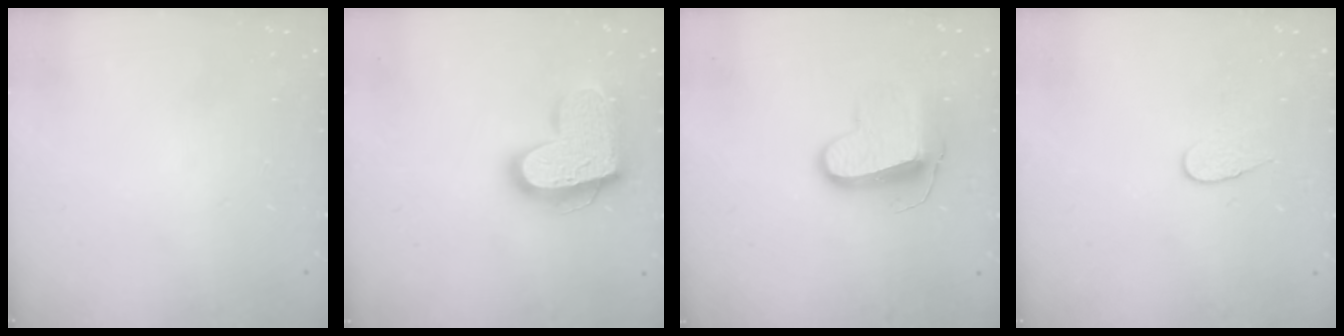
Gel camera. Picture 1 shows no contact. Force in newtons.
{"total": 17.5, "press": 17.4, "slide": 1.6}
{"total": 10.7, "press": 10.7, "slide": 0.5}
{"total": 6.0, "press": 6.0, "slide": 0.5}